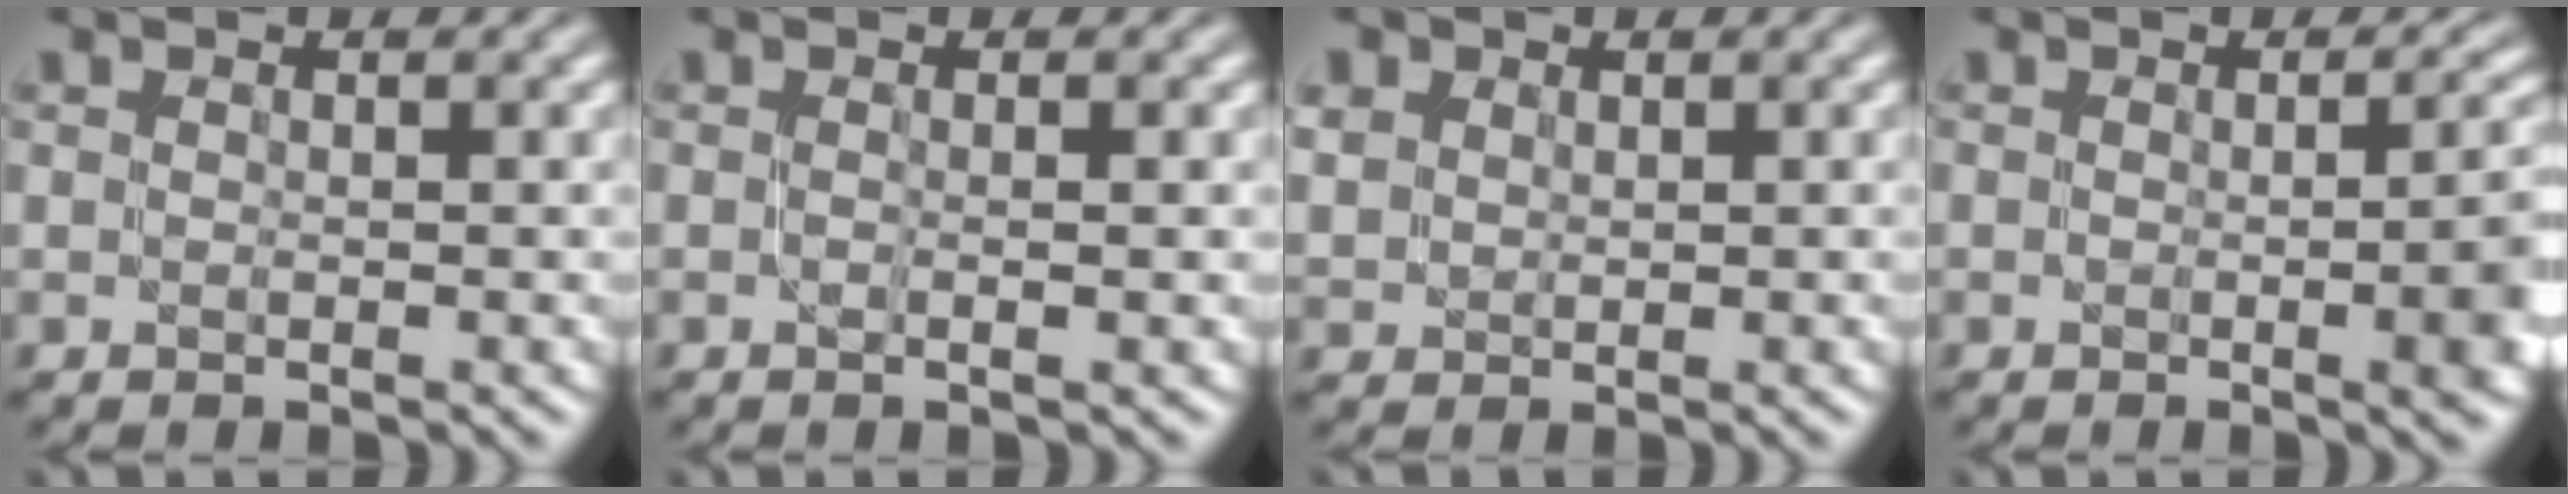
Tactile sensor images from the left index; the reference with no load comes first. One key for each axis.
{"total": 1.3, "fx": -0.1, "fy": 0.3, "fz": 1.2, "tx": -0.016, "ty": -0.005, "tz": -0.006}
{"total": 2.0, "fx": 1.0, "fy": 1.6, "fz": 0.7, "tx": -0.019, "ty": 0.002, "tz": 0.024}
{"total": 7.5, "fx": -0.6, "fy": 3.1, "fz": 6.8, "tx": -0.048, "ty": 0.002, "tz": -0.009}